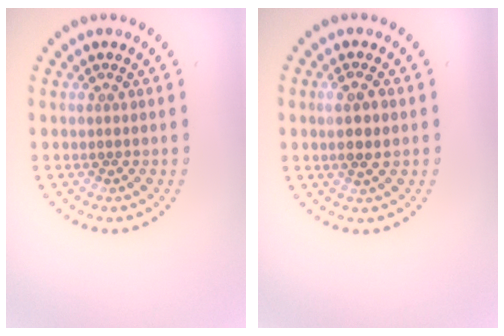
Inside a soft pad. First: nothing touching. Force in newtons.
{"total": 2.6, "press": 2.5, "slide": 0.8}